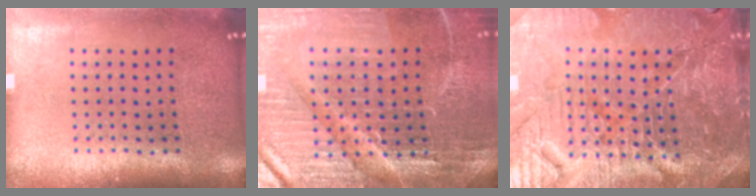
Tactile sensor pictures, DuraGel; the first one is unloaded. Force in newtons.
{"total": 4.0, "press": 3.9, "slide": 0.8}
{"total": 5.6, "press": 5.3, "slide": 2.0}